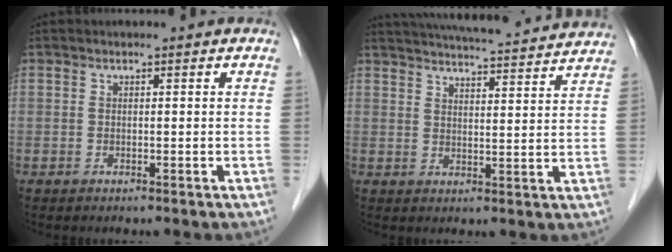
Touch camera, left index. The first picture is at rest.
{"total": 21.6, "force": [20.2, 1.8, 7.4], "torque": [-0.119, 0.007, 0.260]}